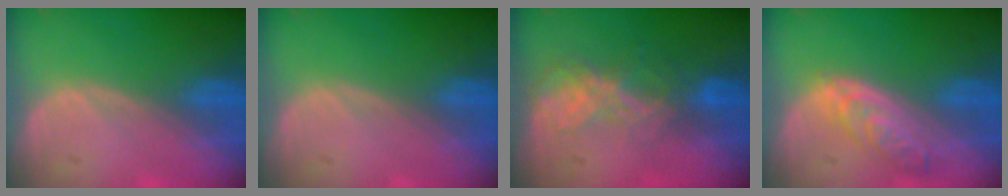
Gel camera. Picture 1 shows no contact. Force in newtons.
{"total": 0.0}
{"total": 6.6, "press": 5.8, "slide": 3.2}
{"total": 5.9, "press": 5.4, "slide": 2.5}